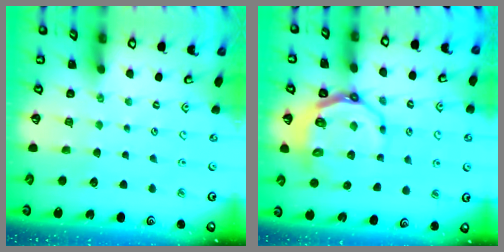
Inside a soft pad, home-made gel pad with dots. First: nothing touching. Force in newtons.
{"total": 8.7, "press": 7.9, "slide": 3.8}